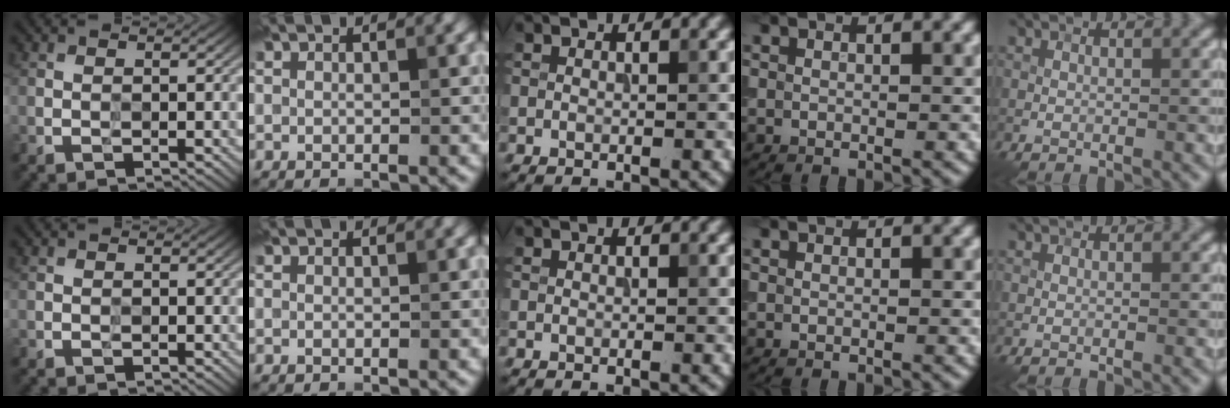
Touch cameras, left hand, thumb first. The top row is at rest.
{}